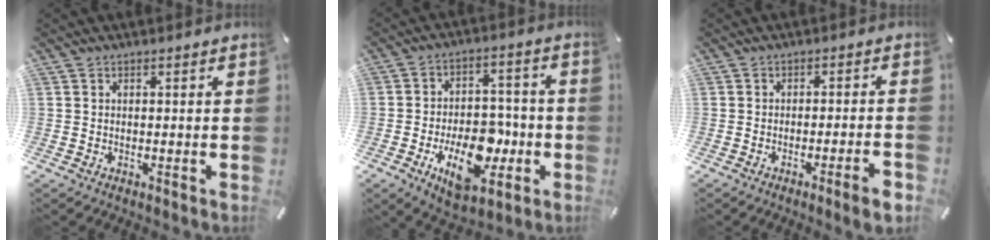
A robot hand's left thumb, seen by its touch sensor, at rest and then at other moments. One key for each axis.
{"total": 15.1, "fx": -5.5, "fy": 9.1, "fz": 10.7, "tx": -0.163, "ty": 0.017, "tz": -0.090}
{"total": 5.3, "fx": -2.7, "fy": 0.5, "fz": 4.6, "tx": -0.068, "ty": 0.000, "tz": -0.043}